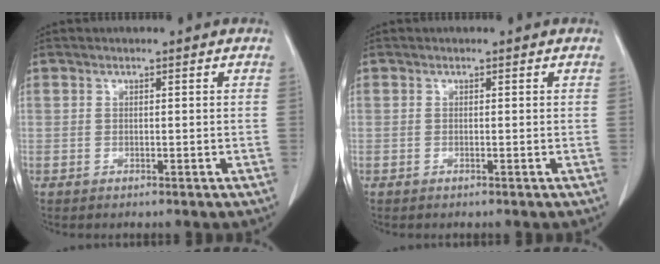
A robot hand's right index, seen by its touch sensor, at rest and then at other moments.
{"total": 0.0}